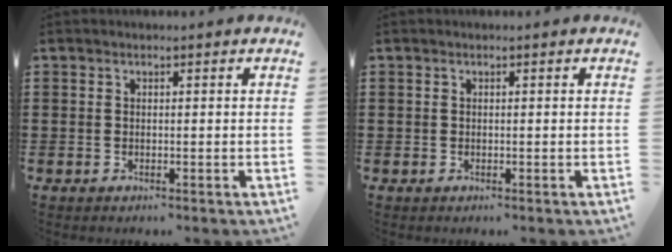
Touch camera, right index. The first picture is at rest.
{"total": 0.0}